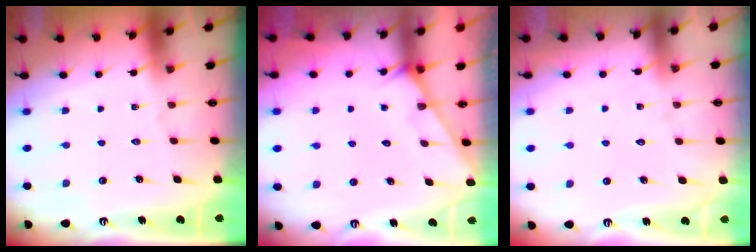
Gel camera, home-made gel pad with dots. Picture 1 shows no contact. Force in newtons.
{"total": 2.0, "press": 2.0, "slide": 0.1}
{"total": 6.3, "press": 6.3, "slide": 0.6}